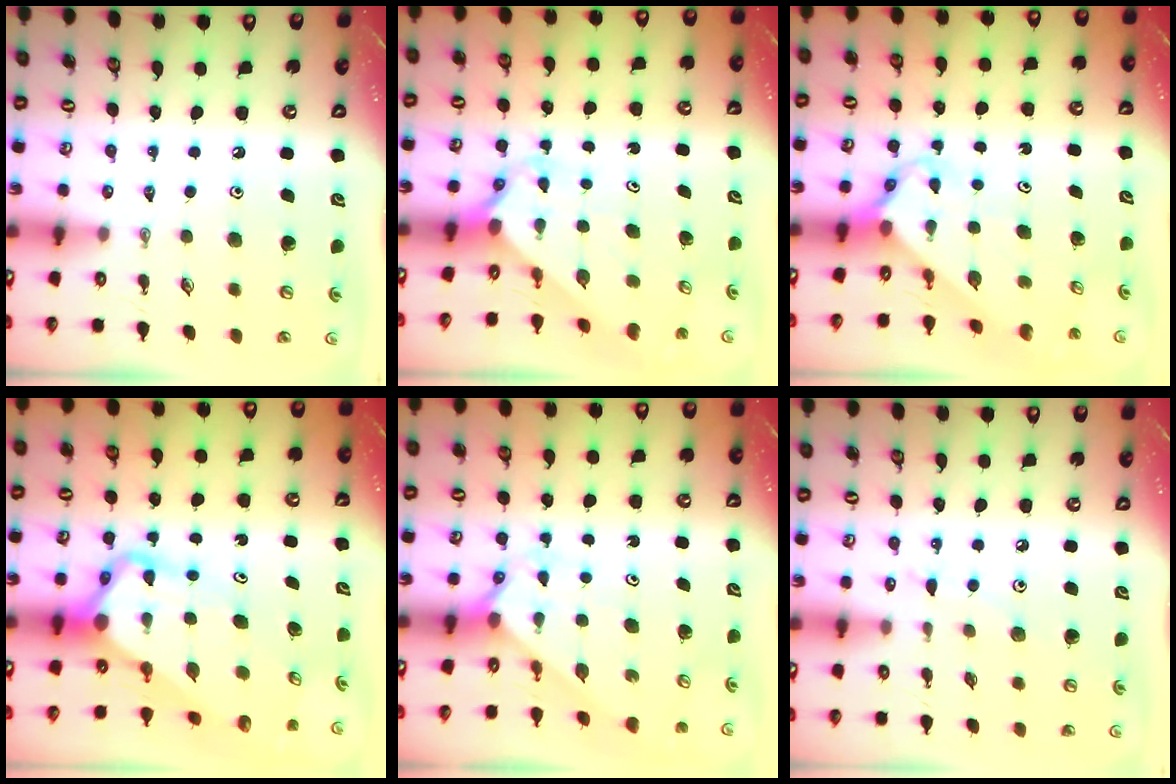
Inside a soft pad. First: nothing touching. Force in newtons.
{"total": 2.1, "press": 2.1, "slide": 0.2}
{"total": 2.7, "press": 2.7, "slide": 0.2}
{"total": 7.8, "press": 7.7, "slide": 0.7}
{"total": 2.0, "press": 2.0, "slide": 0.2}
{"total": 5.6, "press": 5.6, "slide": 0.6}